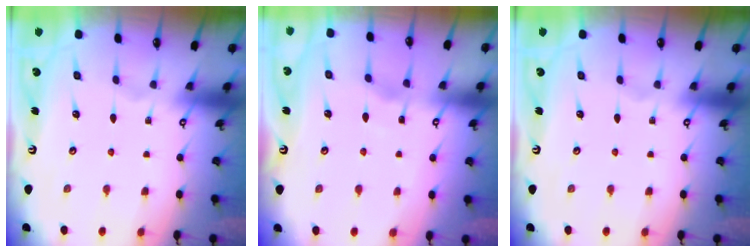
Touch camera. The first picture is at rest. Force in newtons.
{"total": 3.0, "press": 2.9, "slide": 0.3}
{"total": 0.0}